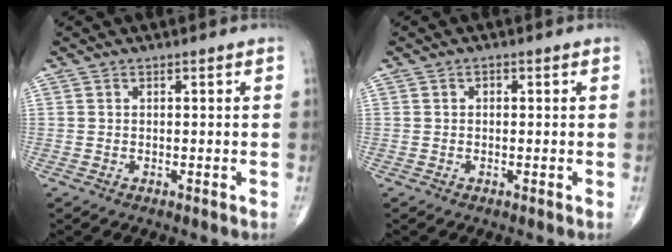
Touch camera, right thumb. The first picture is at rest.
{"total": 0.7, "force": [0.1, 0.5, 0.4], "torque": [-0.001, 0.002, 0.000]}